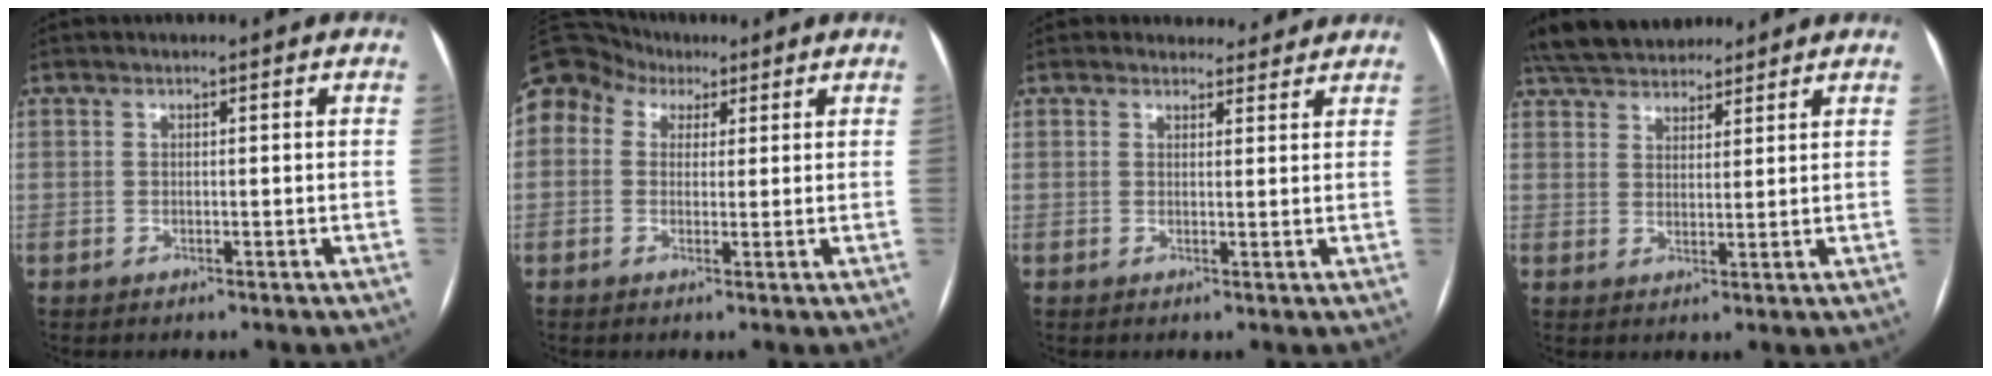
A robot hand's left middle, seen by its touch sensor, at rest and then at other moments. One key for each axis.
{"total": 14.7, "fx": 7.3, "fy": 11.5, "fz": 5.7, "tx": -0.171, "ty": 0.091, "tz": 0.138}
{"total": 3.5, "fx": 3.2, "fy": 1.5, "fz": -0.2, "tx": 0.008, "ty": 0.004, "tz": 0.032}
{"total": 12.3, "fx": 10.7, "fy": 4.3, "fz": 4.1, "tx": -0.073, "ty": 0.038, "tz": 0.176}